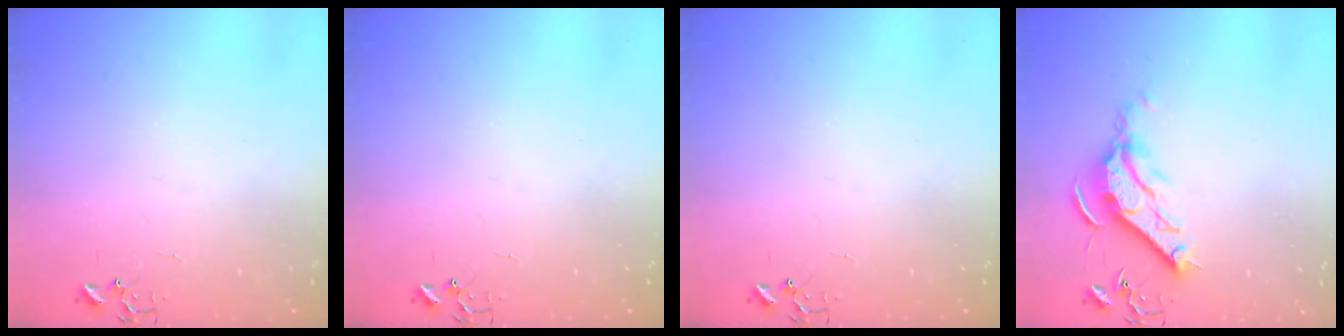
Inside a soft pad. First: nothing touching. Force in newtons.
{"total": 0.0}
{"total": 0.0}
{"total": 11.7, "press": 11.6, "slide": 1.3}